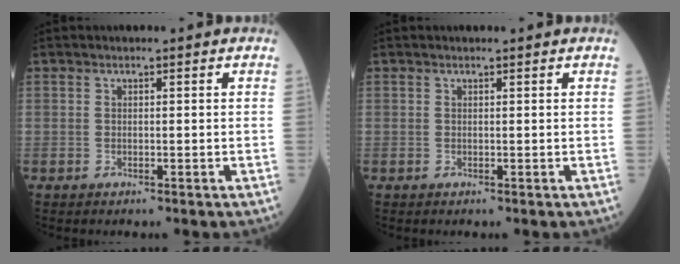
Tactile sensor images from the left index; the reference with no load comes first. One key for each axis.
{"total": 1.4, "fx": 1.3, "fy": 0.1, "fz": 0.5, "tx": -0.008, "ty": 0.011, "tz": 0.018}